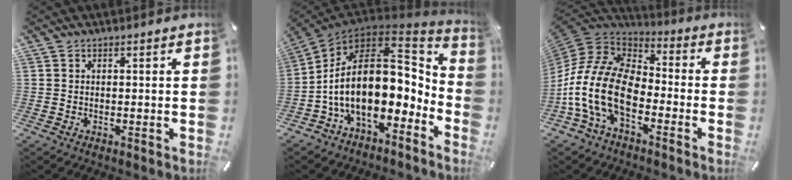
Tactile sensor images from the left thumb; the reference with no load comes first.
{"total": 22.6, "force": [-1.6, 14.0, 17.7], "torque": [-0.327, -0.032, -0.026]}
{"total": 19.4, "force": [-8.3, 11.5, 13.2], "torque": [-0.291, 0.027, -0.150]}